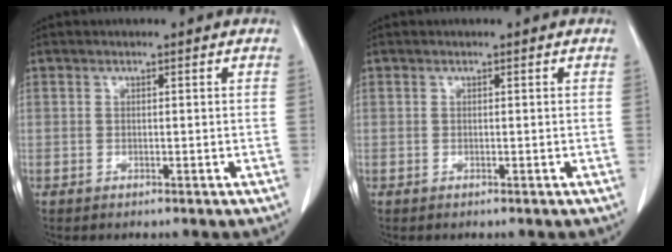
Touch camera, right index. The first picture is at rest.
{"total": 0.0}